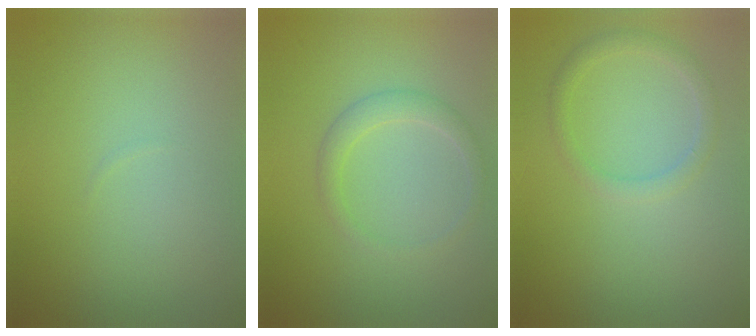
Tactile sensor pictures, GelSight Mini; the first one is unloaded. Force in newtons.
{"total": 1.8, "press": 1.8, "slide": 0.0}
{"total": 1.6, "press": 1.6, "slide": 0.1}